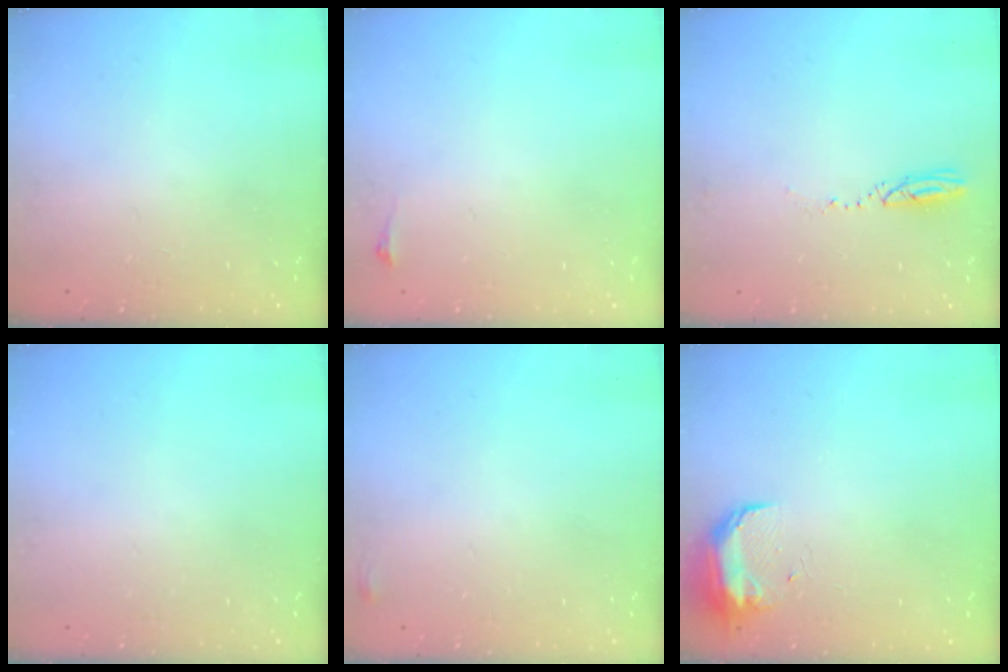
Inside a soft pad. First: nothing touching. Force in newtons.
{"total": 3.9, "press": 2.7, "slide": 2.8}
{"total": 3.6, "press": 3.1, "slide": 1.7}
{"total": 0.0}
{"total": 10.3, "press": 3.9, "slide": 9.5}
{"total": 9.2, "press": 9.2, "slide": 0.7}